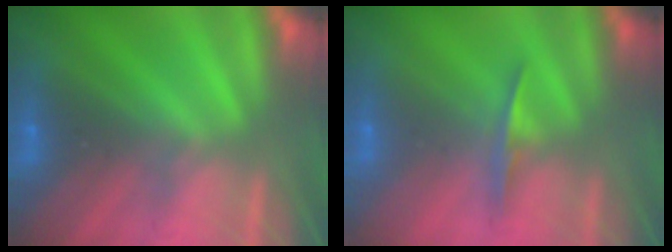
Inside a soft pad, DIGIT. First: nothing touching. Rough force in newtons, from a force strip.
{"total": 1.0}